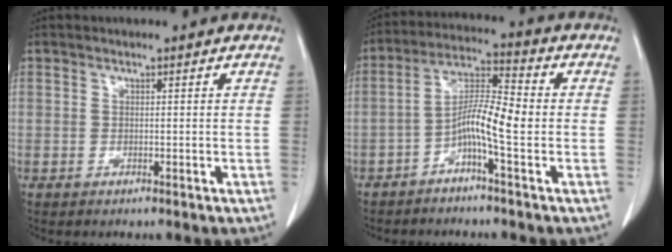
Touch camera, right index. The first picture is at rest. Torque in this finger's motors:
{"motor_torque": [0.38, 0.06, 0.23, 0.11]}